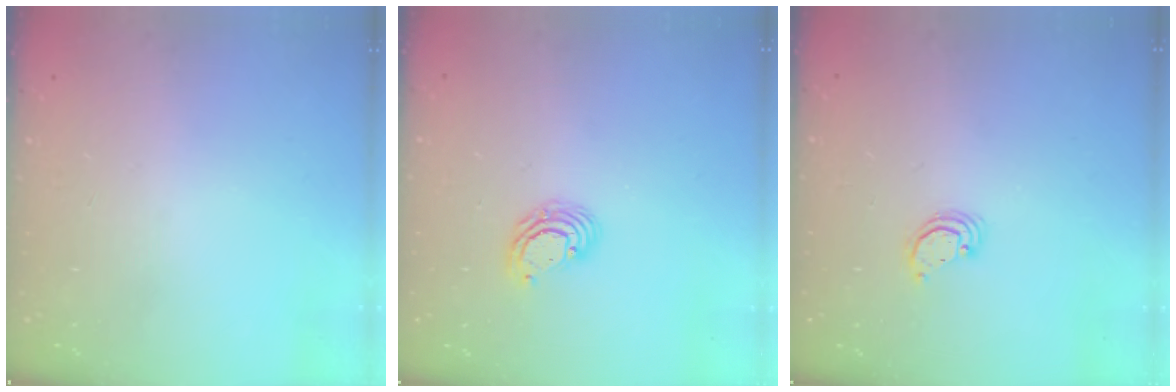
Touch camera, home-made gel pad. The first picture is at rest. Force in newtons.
{"total": 4.9, "press": 4.8, "slide": 0.2}
{"total": 2.8, "press": 2.8, "slide": 0.2}